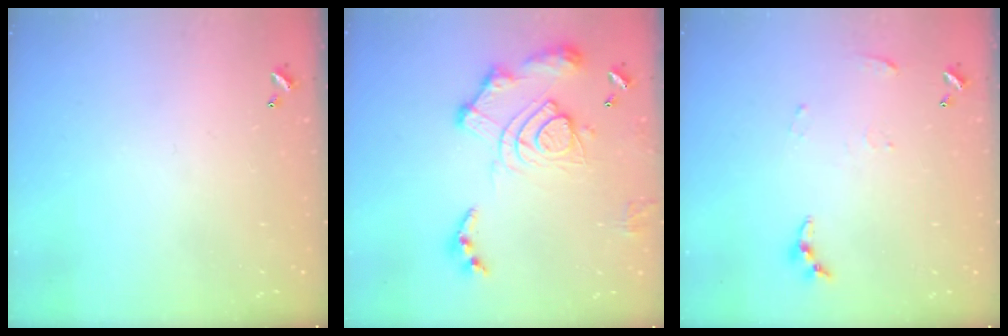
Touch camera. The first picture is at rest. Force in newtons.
{"total": 16.1, "press": 16.0, "slide": 2.0}
{"total": 4.3, "press": 4.3, "slide": 0.5}